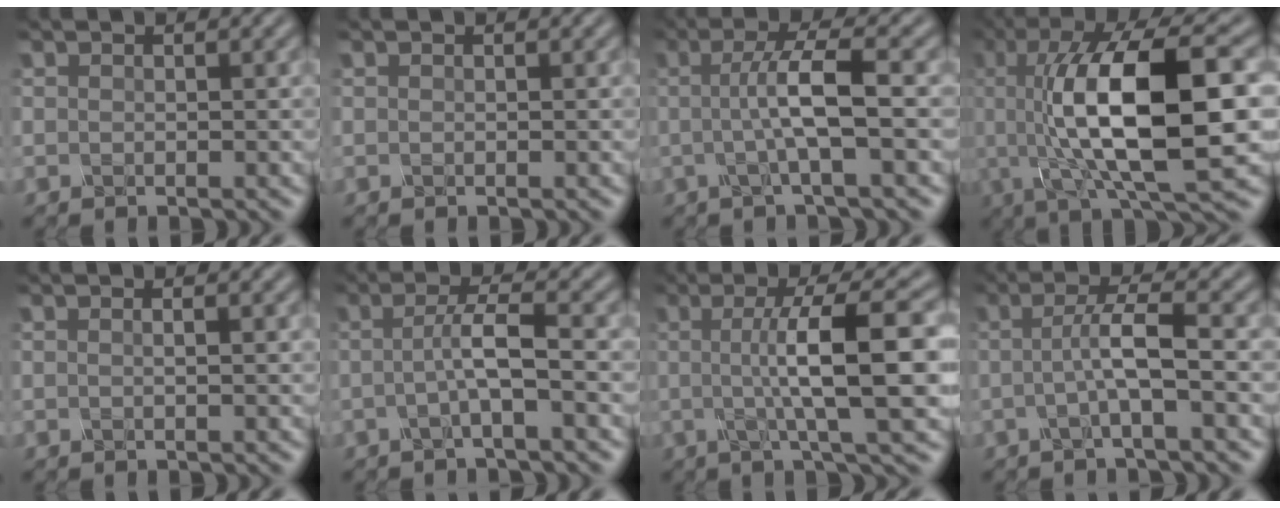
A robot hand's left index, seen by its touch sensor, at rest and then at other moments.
{"total": 0.0}
{"total": 4.8, "force": [-0.2, 0.8, 4.8], "torque": [-0.082, 0.000, -0.008]}
{"total": 13.6, "force": [0.5, 4.2, 12.9], "torque": [-0.204, 0.002, 0.008]}
{"total": 0.8, "force": [0.1, 0.3, 0.8], "torque": [-0.006, -0.003, -0.005]}
{"total": 3.4, "force": [-0.6, 0.4, 3.3], "torque": [-0.061, 0.002, -0.016]}
{"total": 9.9, "force": [0.3, 2.1, 9.7], "torque": [-0.124, 0.004, 0.005]}
{"total": 3.9, "force": [-0.5, 0.5, 3.8], "torque": [-0.068, 0.003, -0.015]}